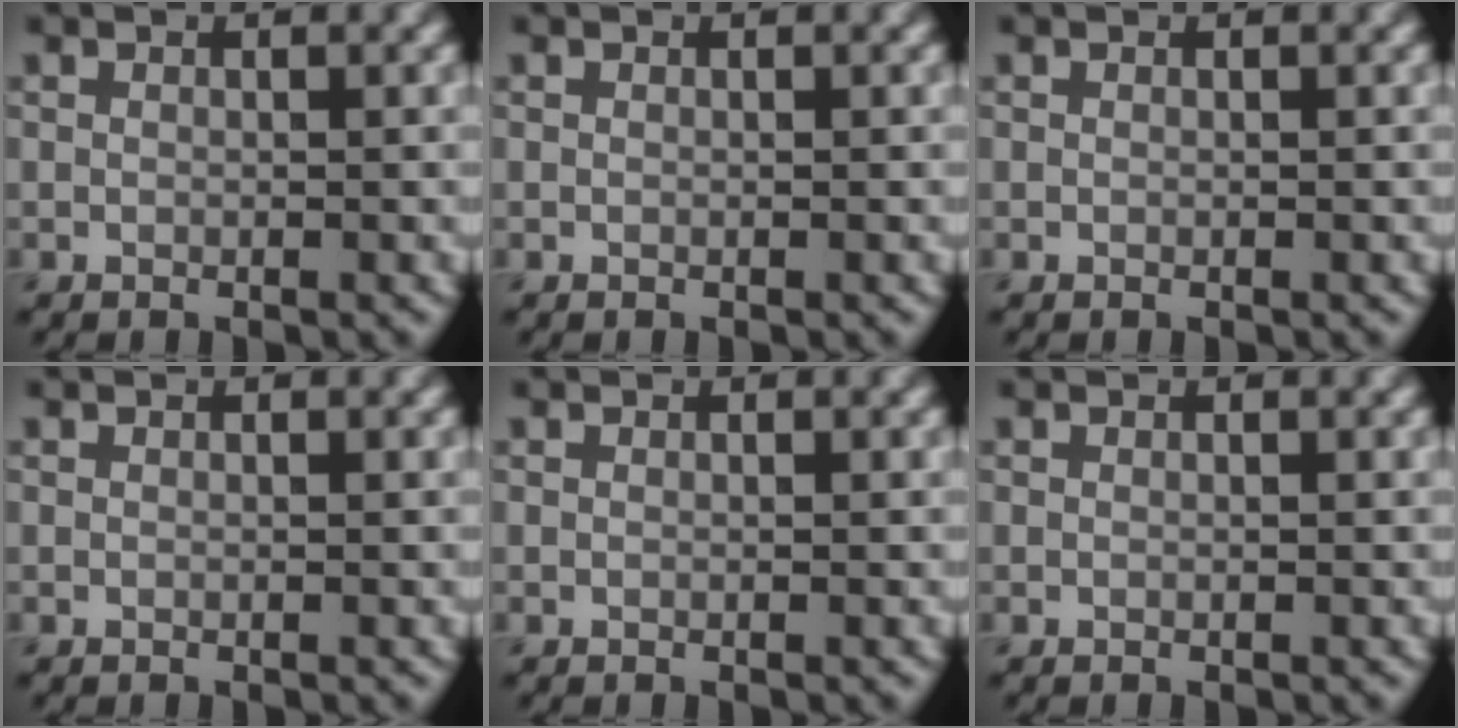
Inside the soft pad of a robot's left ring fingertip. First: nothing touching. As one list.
[{"total": 0.0}, {"total": 0.0}, {"total": 0.0}, {"total": 0.0}, {"total": 0.0}]